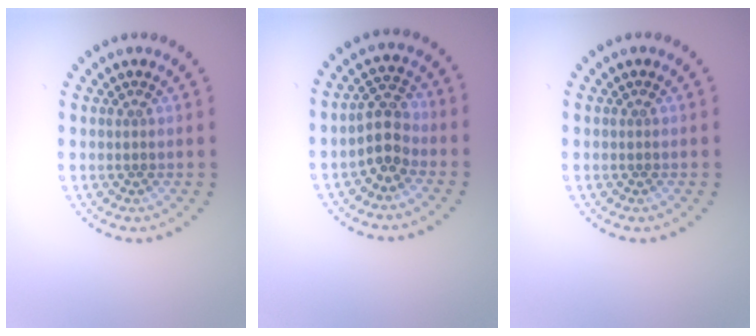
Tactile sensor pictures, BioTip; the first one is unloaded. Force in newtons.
{"total": 2.8, "press": 2.6, "slide": 1.1}
{"total": 0.0}